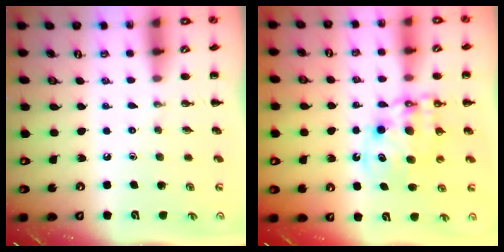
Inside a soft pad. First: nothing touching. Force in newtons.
{"total": 11.3, "press": 11.0, "slide": 2.6}